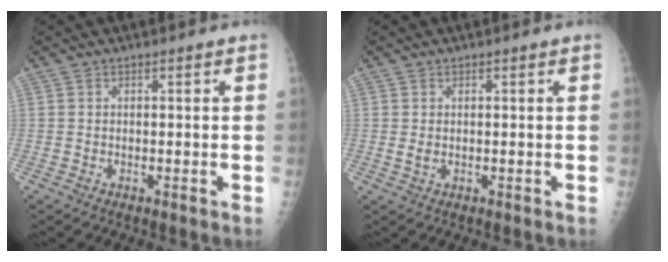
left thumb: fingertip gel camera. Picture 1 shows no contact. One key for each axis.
{"total": 1.2, "fx": 0.1, "fy": 0.8, "fz": 0.9, "tx": -0.013, "ty": -0.003, "tz": 0.008}